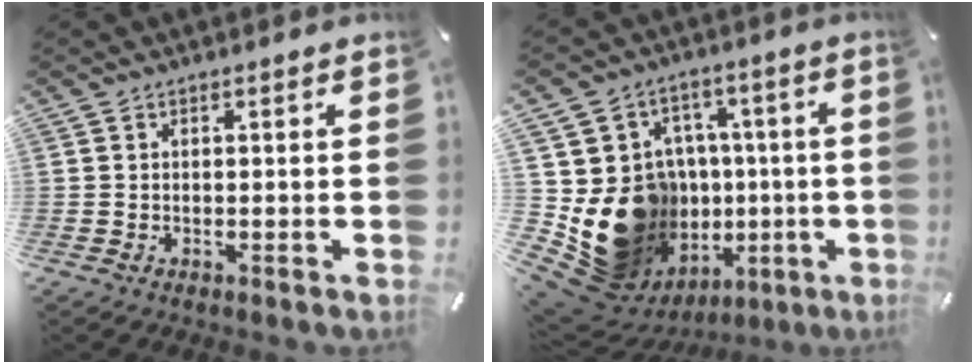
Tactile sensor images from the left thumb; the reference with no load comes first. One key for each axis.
{"total": 20.1, "fx": -2.2, "fy": 17.6, "fz": 9.4, "tx": -0.150, "ty": -0.010, "tz": 0.020}